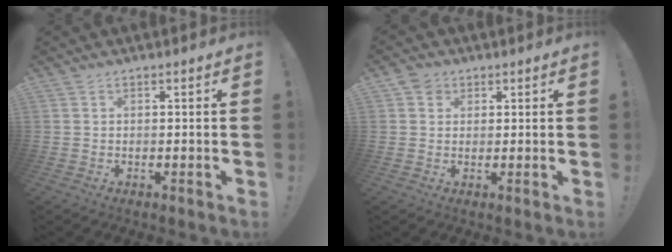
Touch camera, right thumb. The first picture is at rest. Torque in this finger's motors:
{"motor_torque": [0.40, 0.54, 0.18, -0.01, -0.01]}